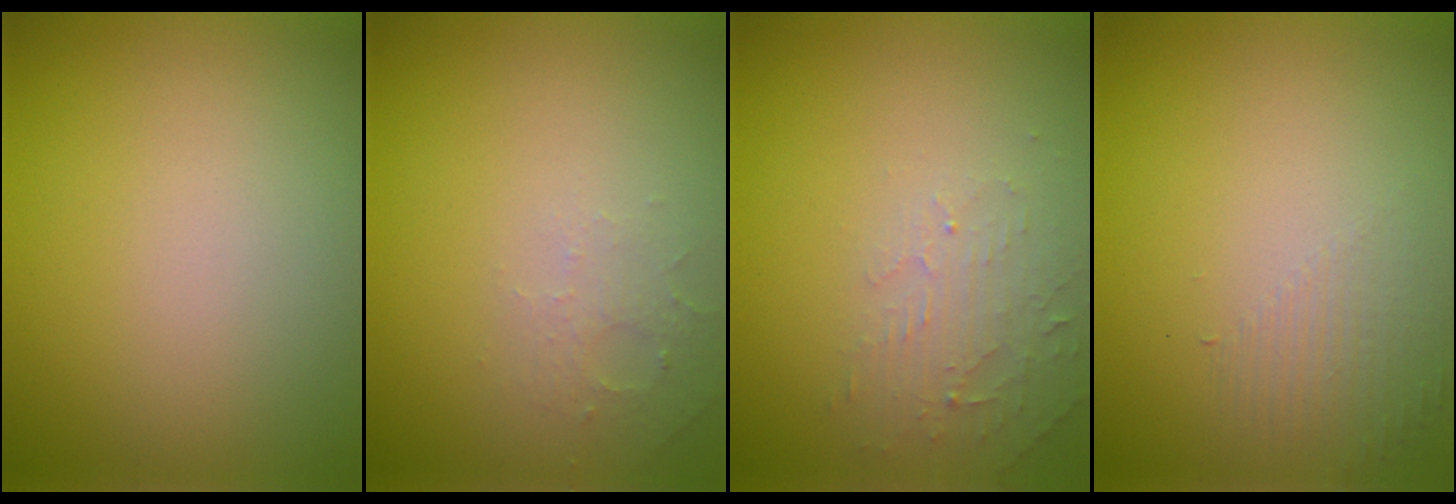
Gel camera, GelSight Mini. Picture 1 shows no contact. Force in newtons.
{"total": 1.6, "press": 1.5, "slide": 0.4}
{"total": 2.4, "press": 2.3, "slide": 0.5}
{"total": 1.4, "press": 0.2, "slide": 1.4}